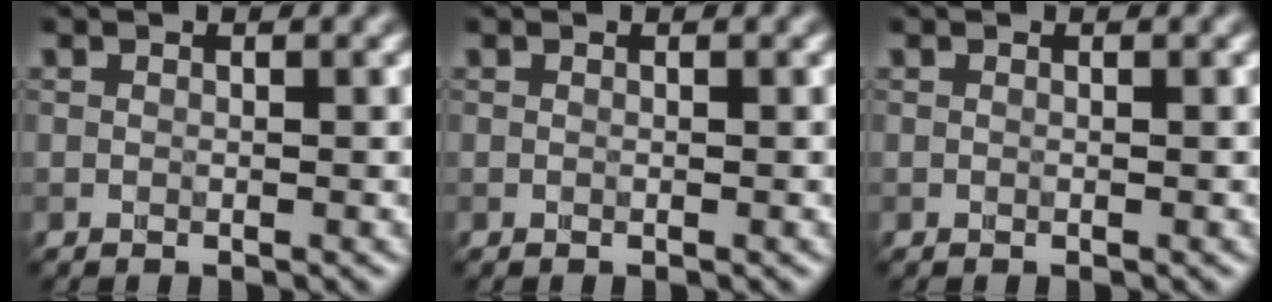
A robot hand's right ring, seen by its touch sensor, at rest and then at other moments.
{"total": 0.0}
{"total": 0.0}